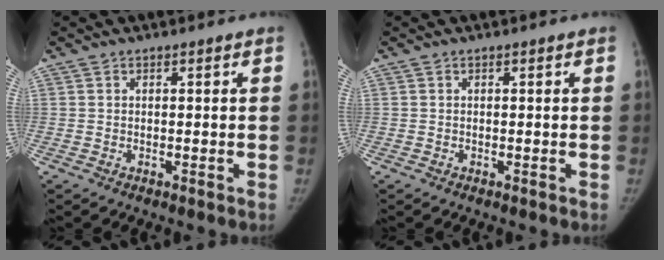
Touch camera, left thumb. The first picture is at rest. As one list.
[{"total": 0.0}]